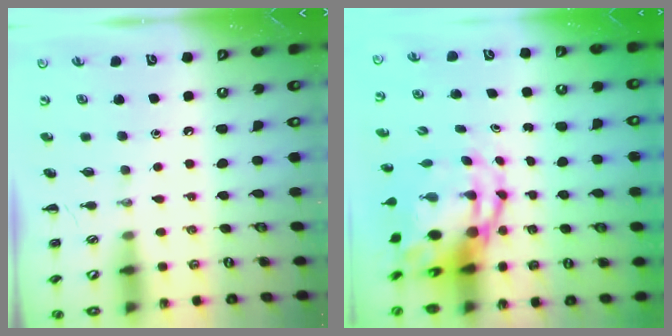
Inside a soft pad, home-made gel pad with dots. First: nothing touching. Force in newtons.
{"total": 9.2, "press": 8.8, "slide": 2.6}